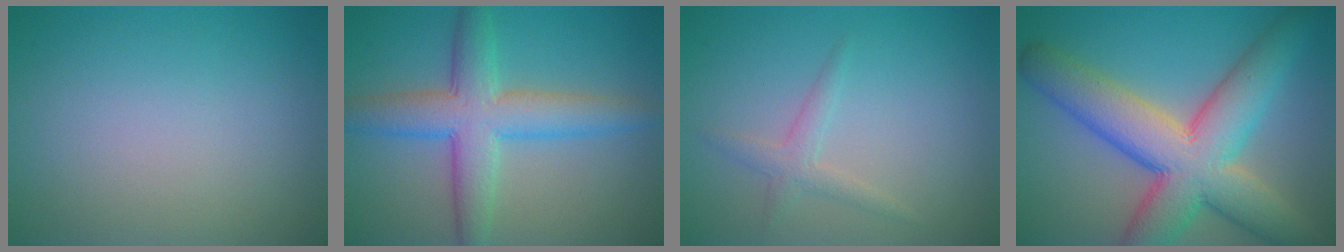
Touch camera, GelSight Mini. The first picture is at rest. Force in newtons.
{"total": 6.4, "press": 6.4, "slide": 0.1}
{"total": 1.6, "press": 1.6, "slide": 0.0}
{"total": 11.2, "press": 11.2, "slide": 0.5}